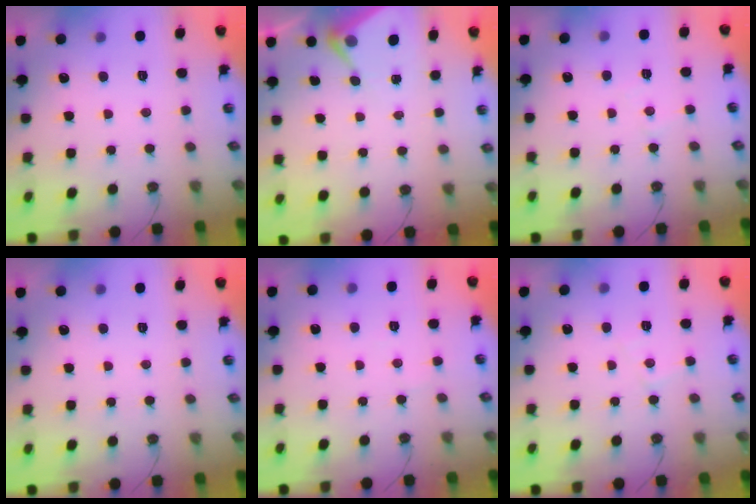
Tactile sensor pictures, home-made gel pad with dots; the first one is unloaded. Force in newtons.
{"total": 5.1, "press": 5.0, "slide": 0.4}
{"total": 3.2, "press": 3.2, "slide": 0.4}
{"total": 0.0}
{"total": 4.1, "press": 4.0, "slide": 0.6}
{"total": 5.1, "press": 5.0, "slide": 0.7}